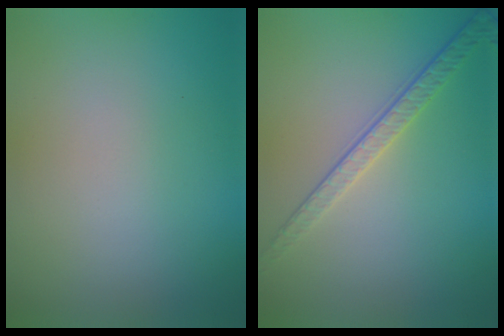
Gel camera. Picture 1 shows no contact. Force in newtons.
{"total": 2.4, "press": 2.0, "slide": 1.4}